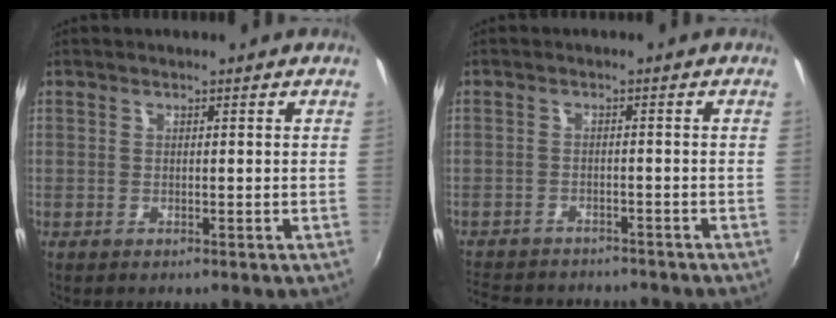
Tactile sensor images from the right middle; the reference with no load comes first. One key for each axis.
{"total": 11.8, "fx": -10.2, "fy": 4.5, "fz": 3.9, "tx": -0.106, "ty": -0.012, "tz": -0.153}